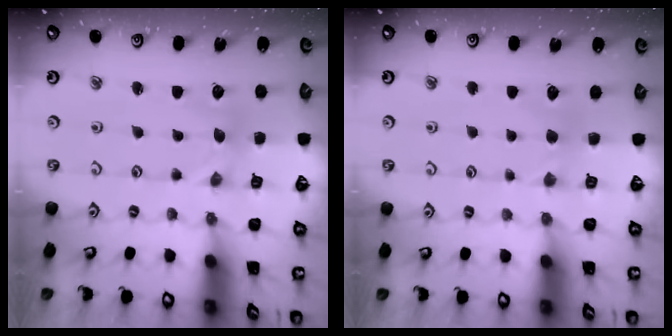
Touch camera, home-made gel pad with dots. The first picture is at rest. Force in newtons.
{"total": 2.4, "press": 2.4, "slide": 0.3}